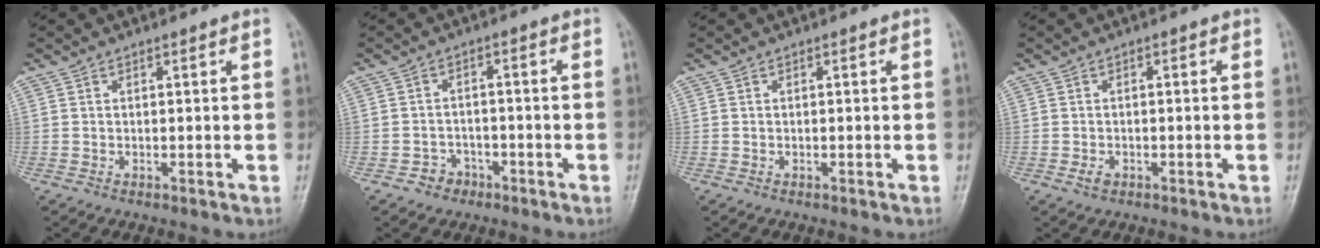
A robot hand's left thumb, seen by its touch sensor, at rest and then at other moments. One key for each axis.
{"total": 3.4, "fx": -2.1, "fy": 2.7, "fz": 0.4, "tx": 0.012, "ty": 0.020, "tz": -0.036}
{"total": 0.0}
{"total": 1.6, "fx": -0.8, "fy": 1.2, "fz": 0.8, "tx": -0.011, "ty": 0.002, "tz": -0.016}